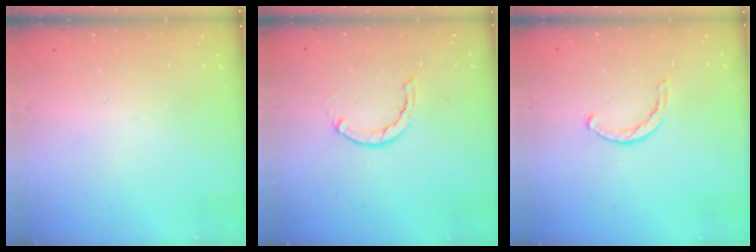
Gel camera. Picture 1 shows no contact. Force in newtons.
{"total": 2.1, "press": 2.1, "slide": 0.3}
{"total": 3.5, "press": 3.5, "slide": 0.5}